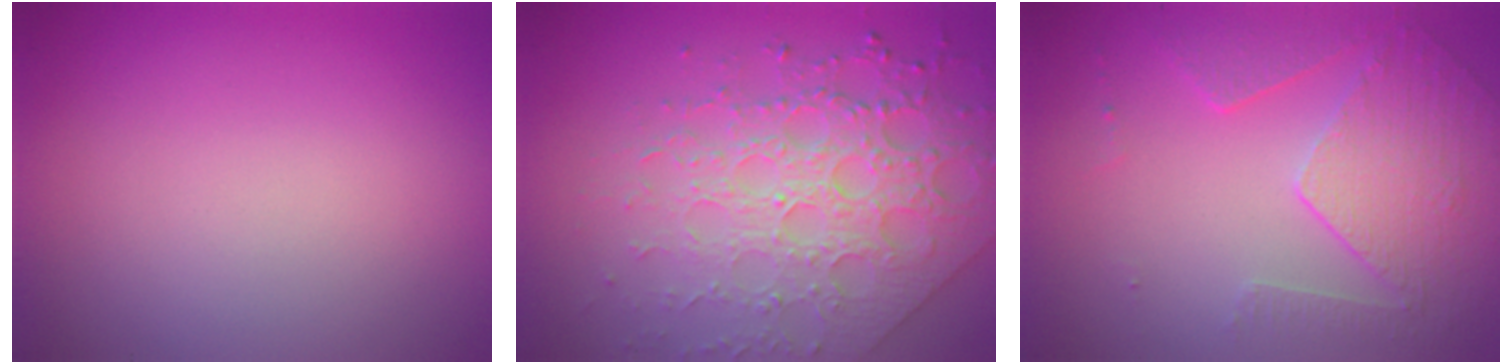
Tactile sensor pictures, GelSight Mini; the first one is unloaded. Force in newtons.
{"total": 6.8, "press": 5.4, "slide": 4.2}
{"total": 5.1, "press": 3.7, "slide": 3.6}